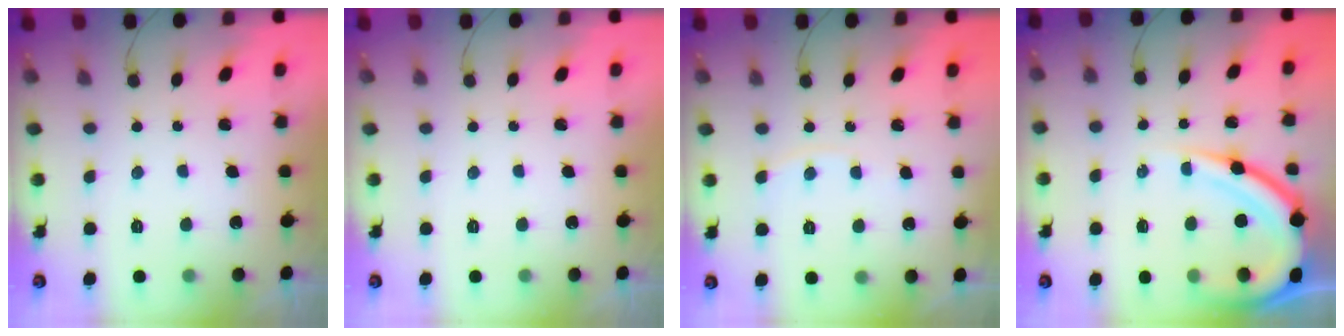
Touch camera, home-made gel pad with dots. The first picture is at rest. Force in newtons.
{"total": 0.0}
{"total": 2.7, "press": 2.7, "slide": 0.3}
{"total": 16.2, "press": 16.1, "slide": 1.4}